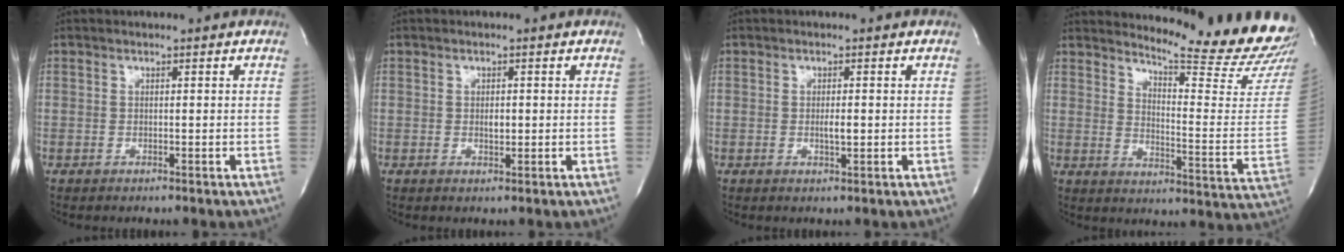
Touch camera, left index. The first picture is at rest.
{"total": 1.5, "force": [0.1, 0.7, 1.3], "torque": [-0.022, -0.001, 0.003]}
{"total": 1.7, "force": [-0.1, 0.5, 1.7], "torque": [-0.033, -0.001, -0.001]}
{"total": 19.6, "force": [18.8, 0.3, 5.4], "torque": [-0.082, -0.141, 0.220]}